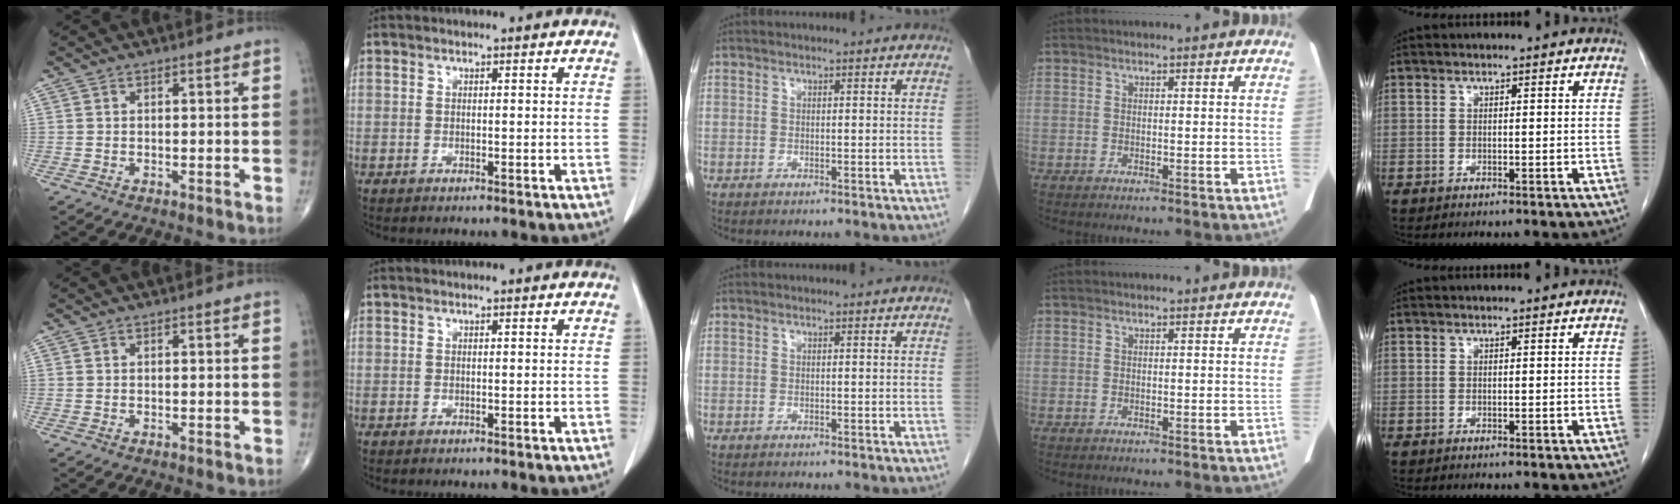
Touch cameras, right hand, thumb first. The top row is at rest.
{}